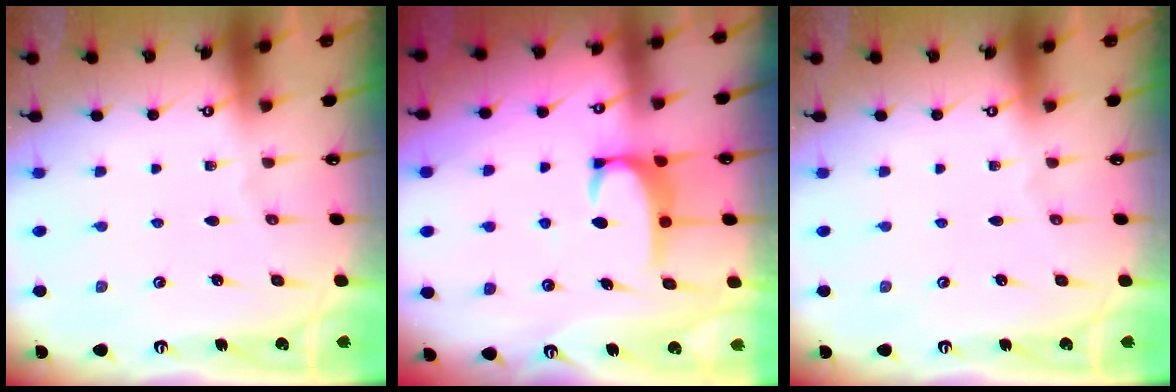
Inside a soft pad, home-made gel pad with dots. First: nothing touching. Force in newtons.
{"total": 2.7, "press": 2.7, "slide": 0.3}
{"total": 0.0}